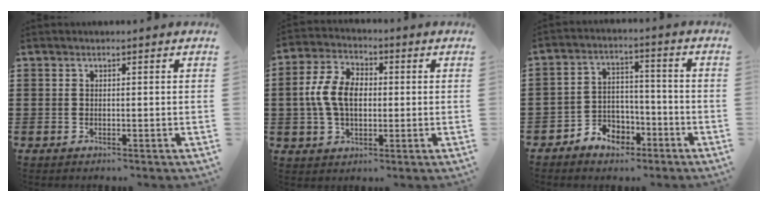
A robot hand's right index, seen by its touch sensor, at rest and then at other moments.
{"total": 8.0, "force": [-0.1, 5.2, 6.1], "torque": [-0.154, 0.006, -0.011]}
{"total": 4.6, "force": [-3.2, 3.2, 1.0], "torque": [-0.025, 0.014, -0.062]}